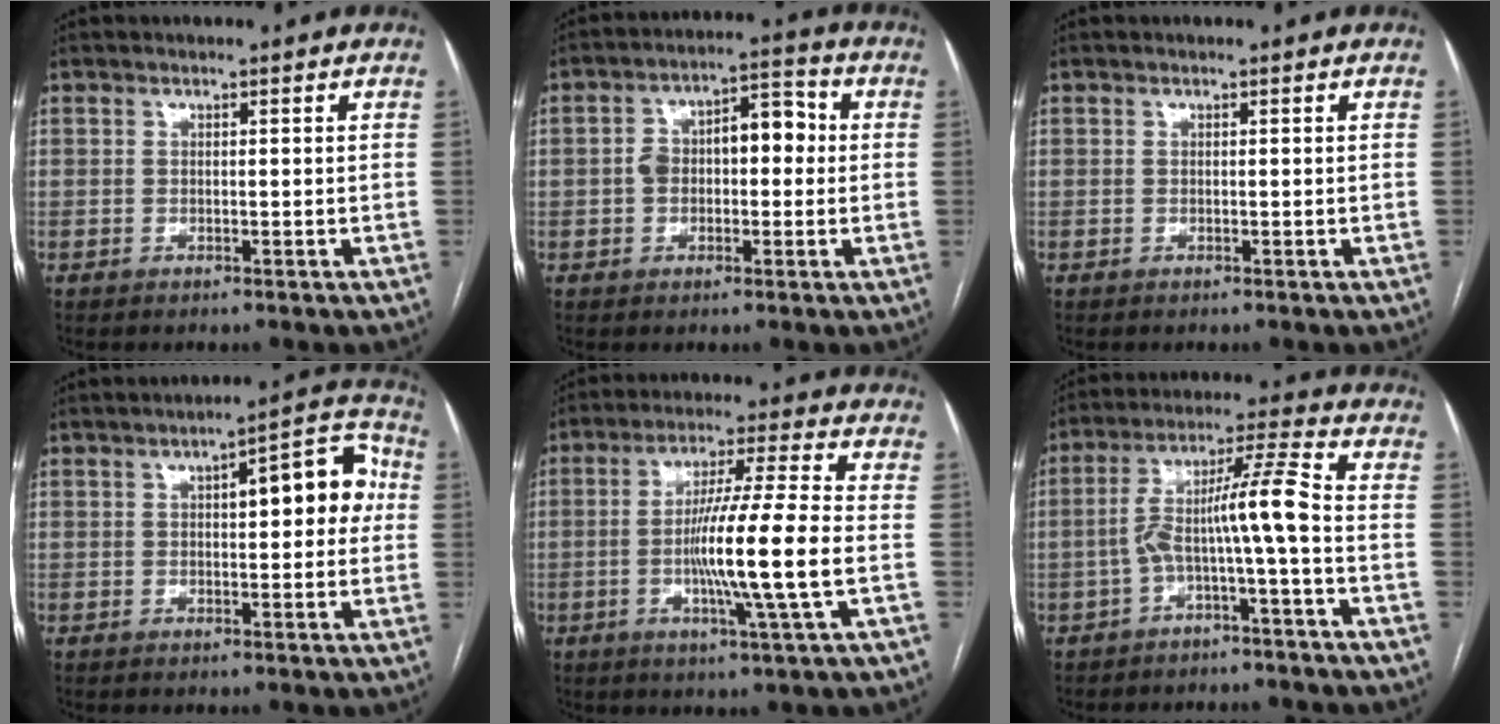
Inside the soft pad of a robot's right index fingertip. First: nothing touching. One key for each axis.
{"total": 8.9, "fx": 0.3, "fy": 4.7, "fz": 7.6, "tx": -0.128, "ty": 0.045, "tz": 0.006}
{"total": 0.0}
{"total": 10.1, "fx": 1.7, "fy": 3.2, "fz": 9.4, "tx": -0.117, "ty": 0.037, "tz": 0.019}
{"total": 13.3, "fx": -2.3, "fy": -1.0, "fz": 13.1, "tx": -0.237, "ty": -0.008, "tz": -0.047}
{"total": 9.0, "fx": -2.2, "fy": -0.6, "fz": 8.7, "tx": -0.154, "ty": 0.036, "tz": -0.038}